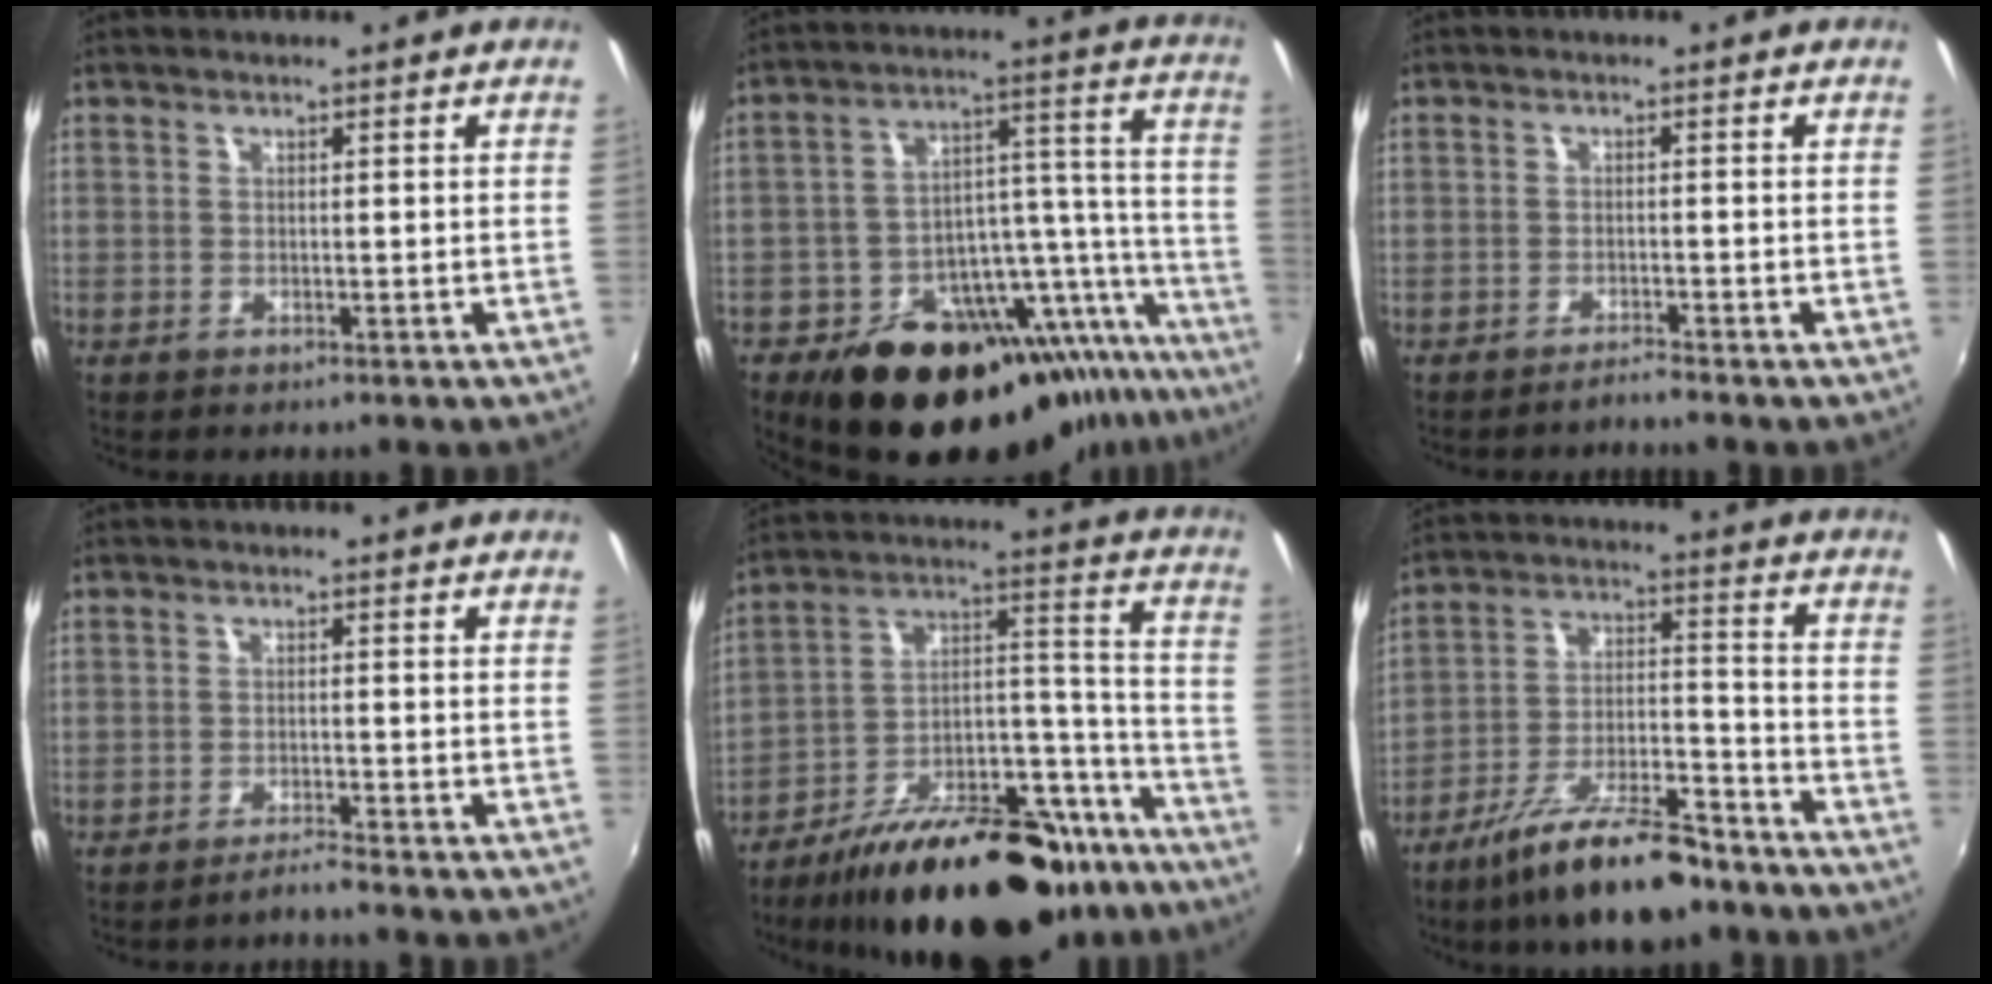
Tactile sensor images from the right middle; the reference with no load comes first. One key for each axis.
{"total": 26.8, "fx": -21.7, "fy": 10.3, "fz": 12.0, "tx": -0.155, "ty": 0.037, "tz": -0.301}
{"total": 1.4, "fx": -1.4, "fy": -0.4, "fz": 0.2, "tx": -0.005, "ty": -0.002, "tz": -0.025}
{"total": 1.9, "fx": -1.8, "fy": -0.8, "fz": 0.3, "tx": -0.015, "ty": 0.001, "tz": -0.033}
{"total": 30.4, "fx": -22.3, "fy": 11.6, "fz": 17.0, "tx": -0.235, "ty": 0.038, "tz": -0.314}
{"total": 15.5, "fx": -11.8, "fy": 4.0, "fz": 9.2, "tx": -0.173, "ty": -0.002, "tz": -0.196}